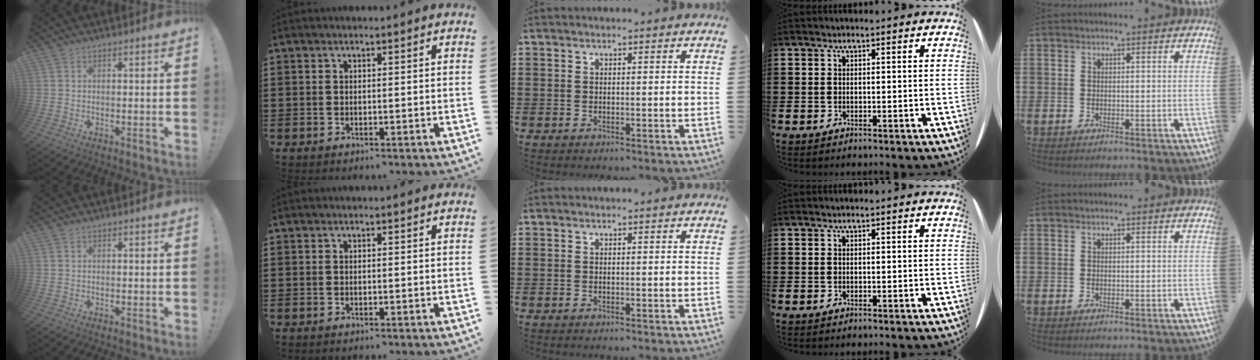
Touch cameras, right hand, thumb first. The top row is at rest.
{}